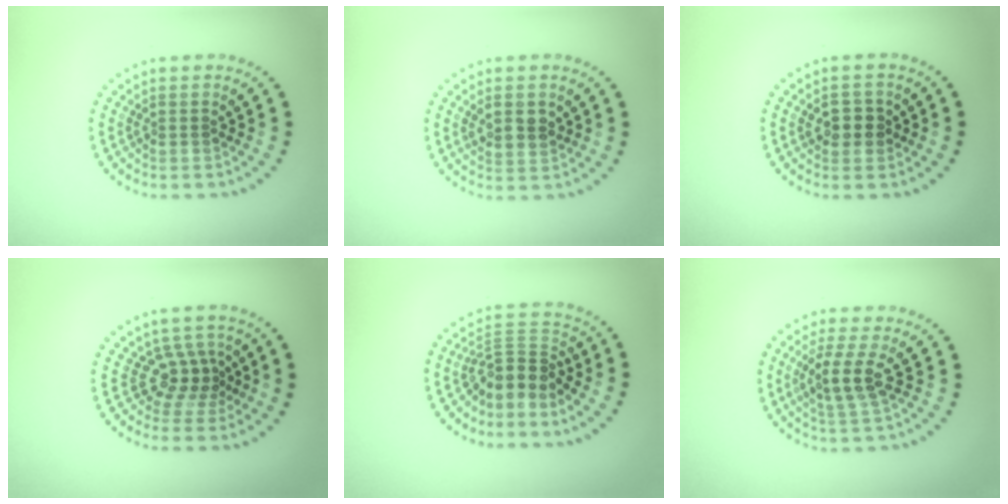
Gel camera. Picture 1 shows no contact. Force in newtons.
{"total": 2.3, "press": 2.1, "slide": 0.8}
{"total": 2.4, "press": 2.4, "slide": 0.4}
{"total": 2.9, "press": 2.2, "slide": 2.0}
{"total": 3.7, "press": 2.6, "slide": 2.6}
{"total": 3.2, "press": 2.8, "slide": 1.5}